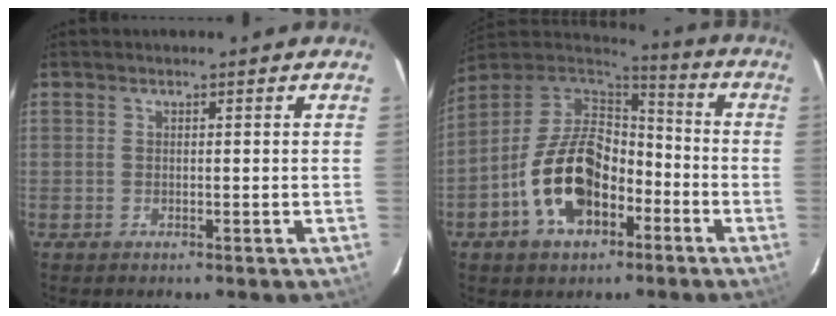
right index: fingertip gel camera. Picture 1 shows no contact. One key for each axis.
{"total": 16.6, "fx": -6.3, "fy": 10.3, "fz": 11.4, "tx": -0.231, "ty": 0.017, "tz": -0.103}